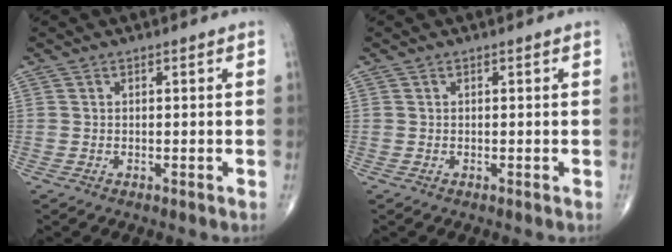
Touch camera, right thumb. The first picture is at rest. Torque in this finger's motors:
{"motor_torque": [-0.05, 0.06, -0.02, -0.02, 0.01]}